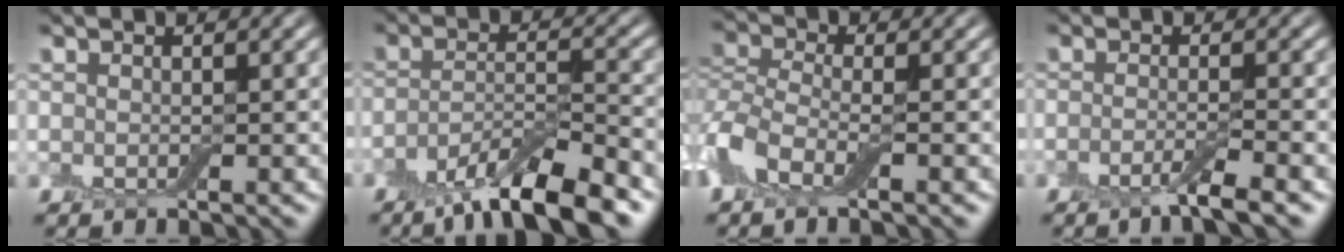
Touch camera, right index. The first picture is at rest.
{"total": 7.8, "force": [-5.4, 1.9, 5.4], "torque": [-0.086, -0.002, -0.096]}
{"total": 5.1, "force": [-2.4, 2.6, 3.7], "torque": [-0.078, 0.004, -0.066]}
{"total": 2.7, "force": [-1.5, 0.4, 2.2], "torque": [-0.029, -0.003, -0.040]}